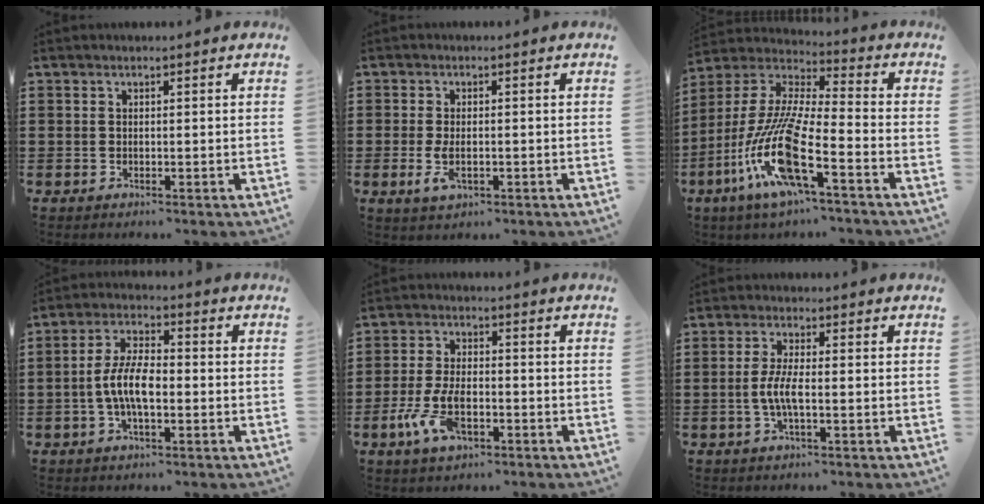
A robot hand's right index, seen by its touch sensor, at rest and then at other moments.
{"total": 3.2, "force": [-0.7, 1.5, 2.8], "torque": [-0.066, -0.006, -0.017]}
{"total": 14.7, "force": [-8.3, 1.7, 12.0], "torque": [-0.262, -0.015, -0.162]}
{"total": 7.2, "force": [-1.4, 2.9, 6.4], "torque": [-0.146, -0.002, -0.033]}
{"total": 7.7, "force": [-3.0, 3.7, 6.1], "torque": [-0.147, -0.006, -0.060]}
{"total": 4.5, "force": [-1.0, 0.9, 4.3], "torque": [-0.103, -0.008, -0.028]}